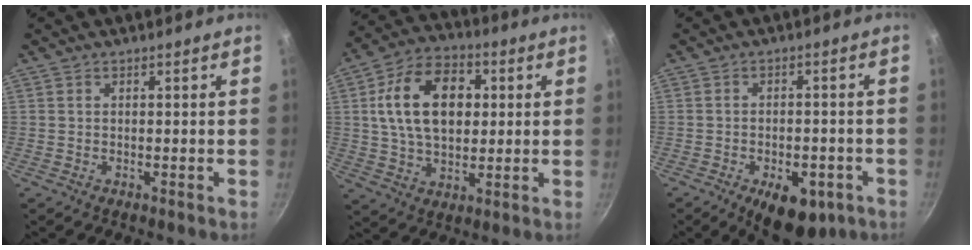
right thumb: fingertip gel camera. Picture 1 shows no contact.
{"total": 16.7, "force": [3.0, 11.2, 12.1], "torque": [-0.181, 0.011, 0.041]}
{"total": 10.9, "force": [-5.1, 5.8, 7.7], "torque": [-0.079, 0.015, -0.059]}